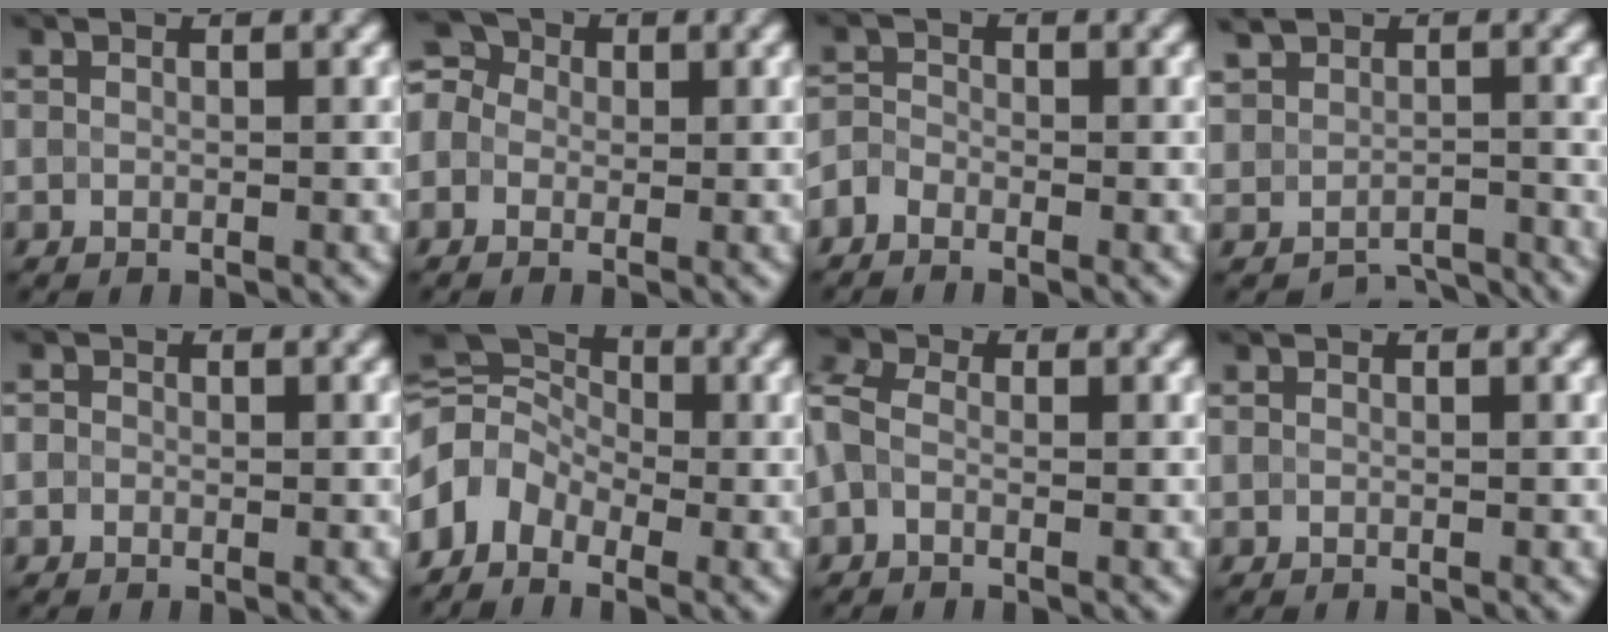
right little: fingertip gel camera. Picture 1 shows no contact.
{"total": 5.0, "force": [0.7, 4.1, 2.8], "torque": [-0.051, 0.035, -0.025]}
{"total": 1.8, "force": [-1.4, 0.8, 0.7], "torque": [-0.016, 0.006, -0.033]}
{"total": 3.4, "force": [-1.8, 2.7, 1.0], "torque": [-0.001, -0.010, -0.031]}
{"total": 0.6, "force": [0.0, 0.5, 0.3], "torque": [-0.008, 0.001, -0.011]}
{"total": 6.1, "force": [-2.4, 4.1, 3.7], "torque": [-0.067, 0.015, -0.068]}
{"total": 3.6, "force": [-0.1, 2.7, 2.4], "torque": [-0.061, 0.018, -0.031]}
{"total": 0.0}